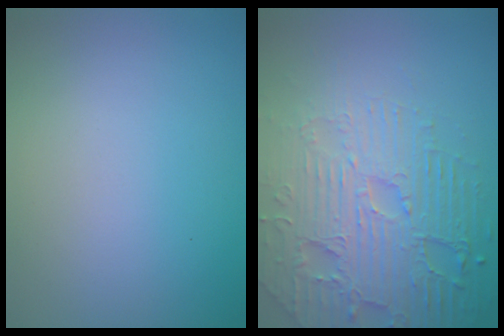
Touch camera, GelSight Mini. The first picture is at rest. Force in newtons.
{"total": 7.6, "press": 5.7, "slide": 5.1}